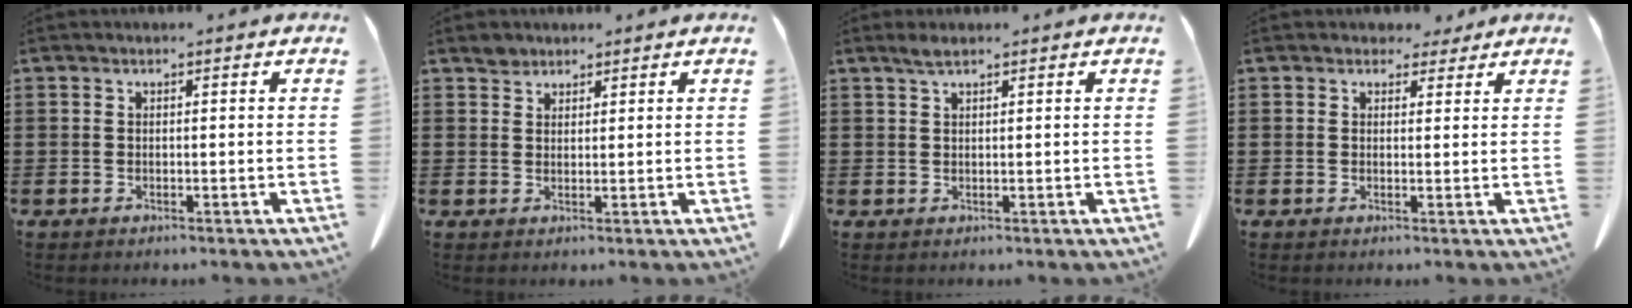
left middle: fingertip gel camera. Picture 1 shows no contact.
{"total": 1.8, "force": [1.6, 0.8, 0.2], "torque": [-0.009, 0.001, 0.032]}
{"total": 1.6, "force": [1.1, 0.1, 1.1], "torque": [-0.023, 0.001, 0.021]}
{"total": 2.9, "force": [2.4, 1.4, 0.7], "torque": [-0.005, -0.003, 0.042]}